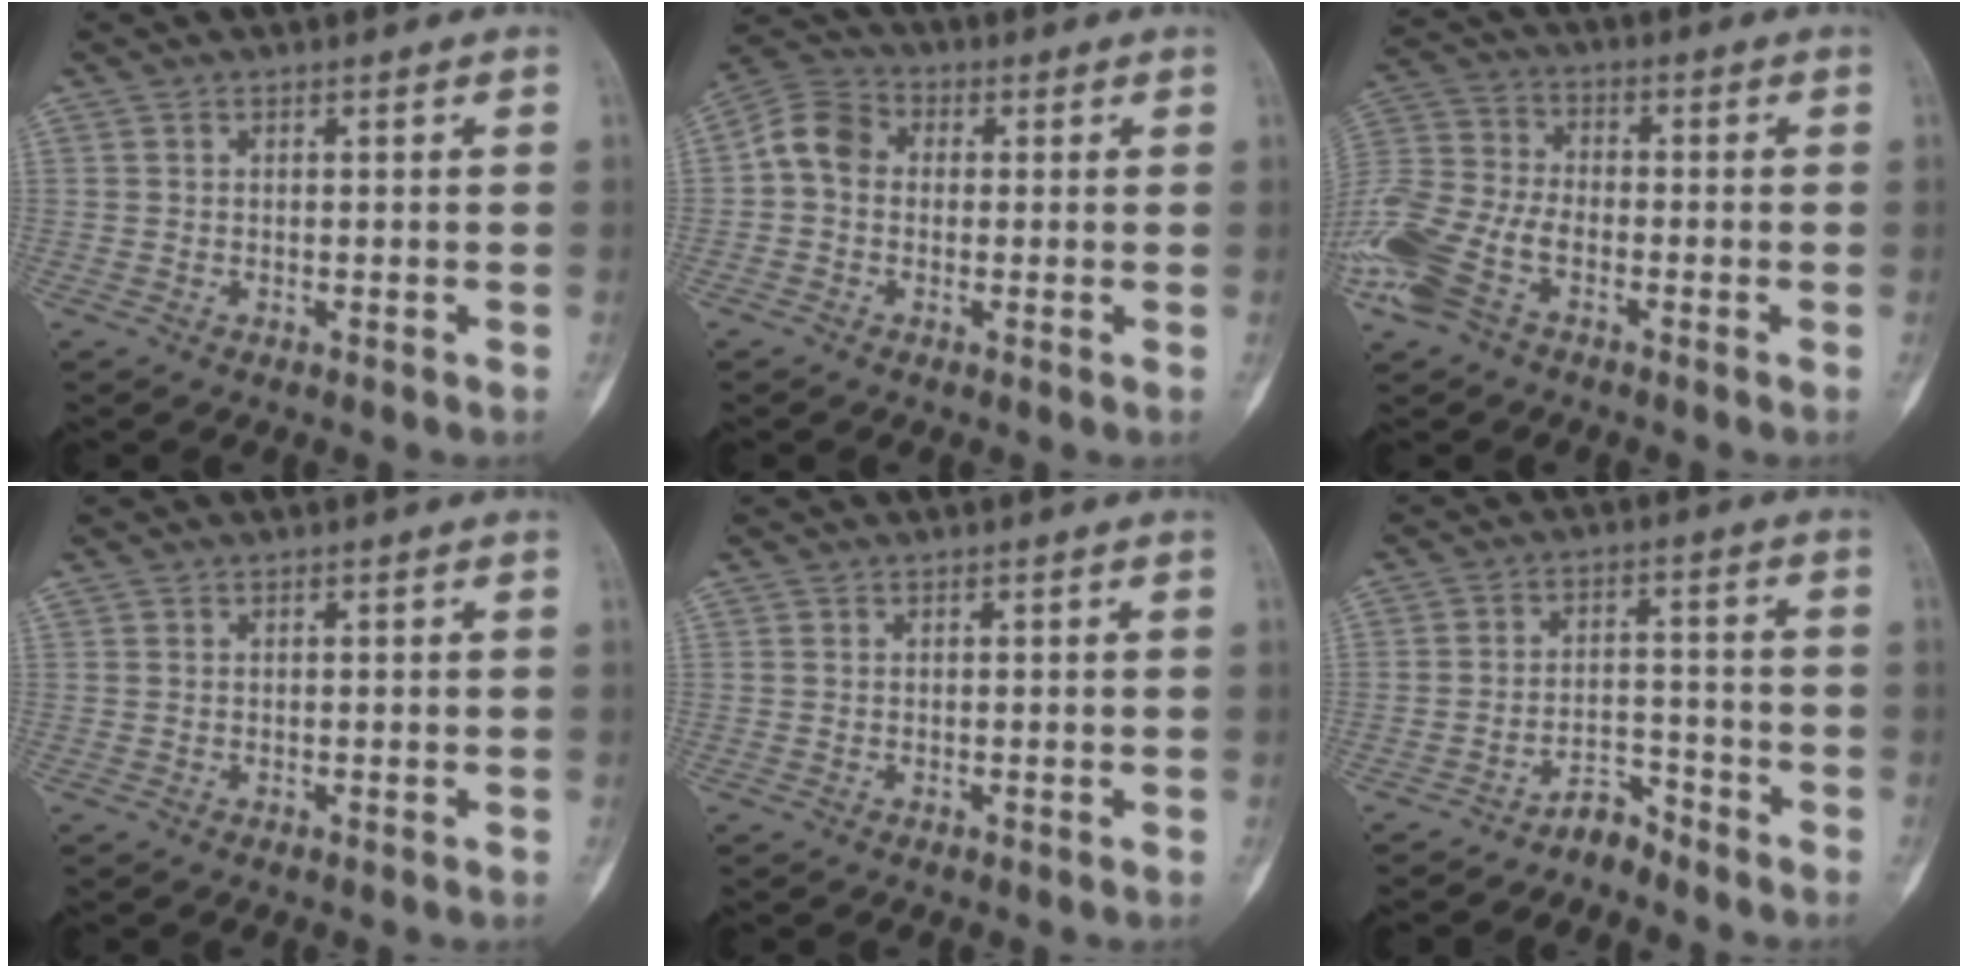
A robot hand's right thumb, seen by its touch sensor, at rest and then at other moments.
{"total": 7.3, "force": [0.1, 5.9, 4.4], "torque": [-0.071, 0.024, -0.012]}
{"total": 15.0, "force": [-6.3, 8.8, 10.4], "torque": [-0.243, 0.020, -0.130]}
{"total": 0.0}
{"total": 0.0}
{"total": 4.2, "force": [-3.9, 1.4, 0.6], "torque": [0.000, 0.045, -0.067]}